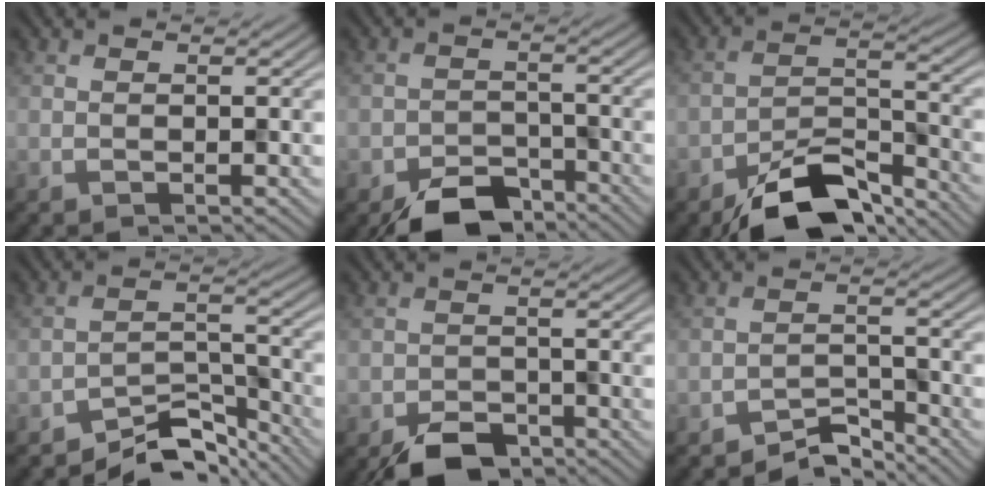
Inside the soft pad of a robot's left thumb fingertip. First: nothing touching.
{"total": 6.2, "force": [-5.1, 2.7, 2.3], "torque": [-0.034, -0.006, -0.093]}
{"total": 10.0, "force": [-7.7, 3.5, 5.3], "torque": [-0.082, 0.001, -0.148]}
{"total": 6.6, "force": [-6.0, 1.8, 2.1], "torque": [-0.027, 0.005, -0.109]}
{"total": 4.9, "force": [-3.9, 2.3, 1.8], "torque": [-0.026, -0.005, -0.072]}
{"total": 3.9, "force": [-3.7, 0.8, 0.8], "torque": [-0.010, 0.006, -0.073]}